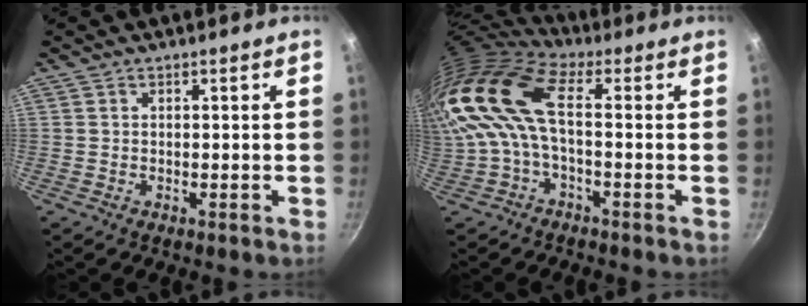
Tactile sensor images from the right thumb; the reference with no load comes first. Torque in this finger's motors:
{"motor_torque": [-0.82, 2.25, 2.77, 0.00, 0.84]}